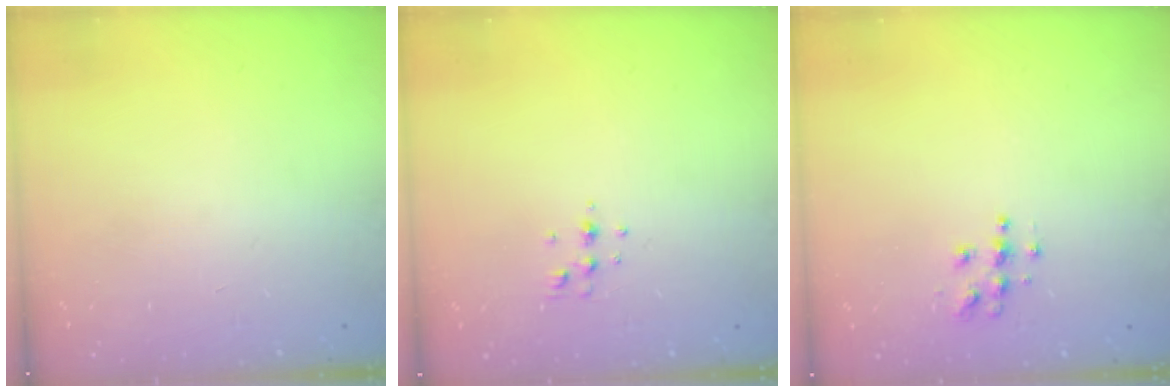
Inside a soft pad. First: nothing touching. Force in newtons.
{"total": 4.1, "press": 3.7, "slide": 1.8}
{"total": 5.4, "press": 5.4, "slide": 0.4}